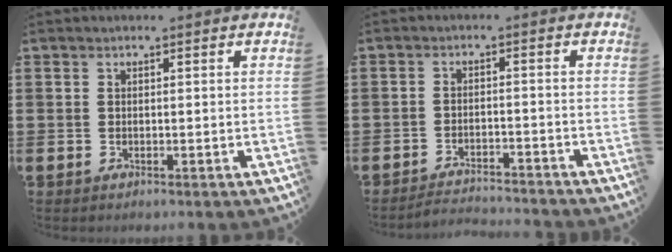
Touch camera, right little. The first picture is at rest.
{"total": 2.4, "force": [-2.4, -0.1, 0.0], "torque": [-0.004, 0.003, -0.051]}